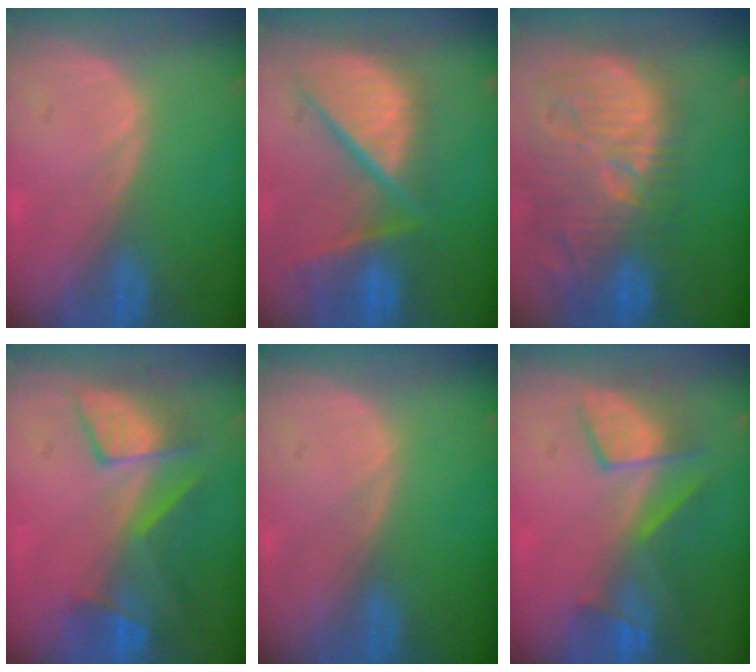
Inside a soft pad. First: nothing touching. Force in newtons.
{"total": 12.4, "press": 10.1, "slide": 7.1}
{"total": 14.7, "press": 13.0, "slide": 6.8}
{"total": 7.8, "press": 7.6, "slide": 1.6}
{"total": 0.0}
{"total": 7.6, "press": 7.1, "slide": 2.6}